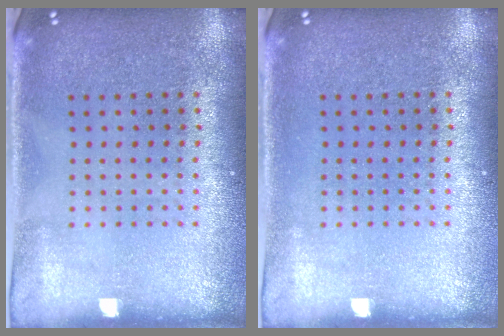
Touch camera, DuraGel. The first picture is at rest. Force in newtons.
{"total": 0.0}